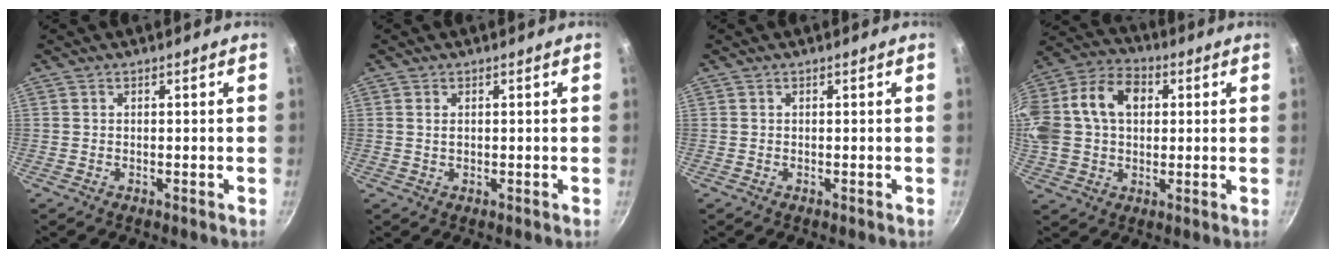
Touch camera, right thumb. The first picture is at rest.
{"total": 1.3, "force": [0.3, 0.8, 0.9], "torque": [-0.016, 0.002, 0.005]}
{"total": 0.0}
{"total": 23.0, "force": [4.3, 16.7, 15.3], "torque": [-0.336, 0.049, 0.066]}